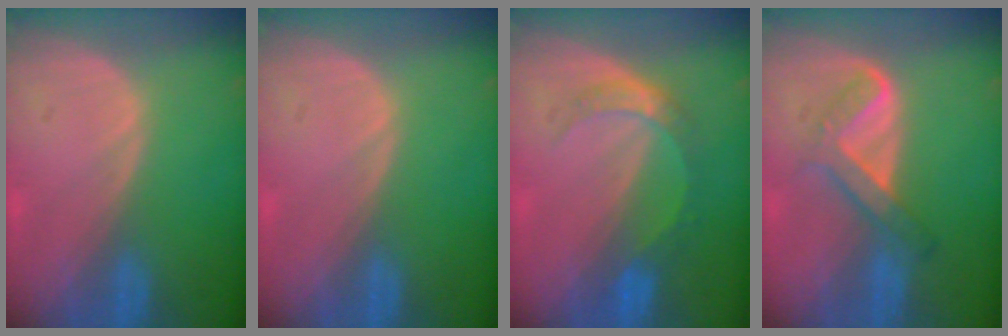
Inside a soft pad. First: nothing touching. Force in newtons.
{"total": 0.0}
{"total": 5.2, "press": 4.7, "slide": 2.3}
{"total": 5.3, "press": 5.1, "slide": 1.4}